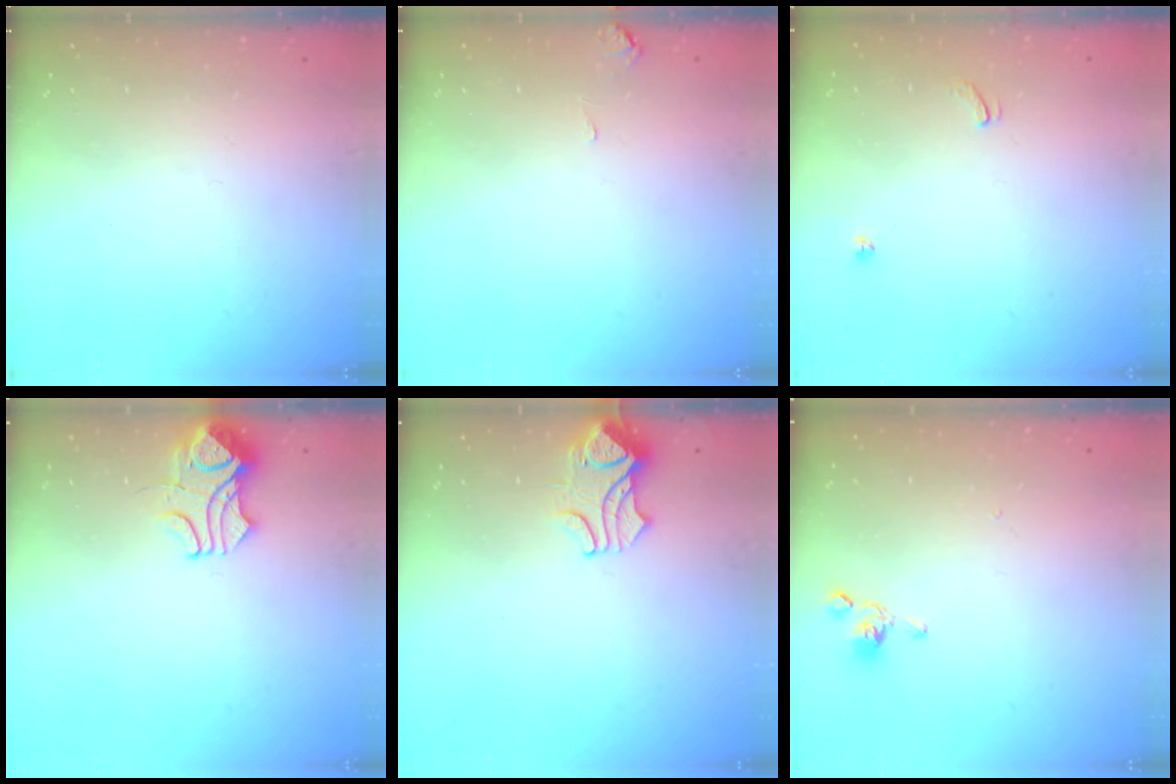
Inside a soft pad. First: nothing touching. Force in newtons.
{"total": 0.5, "press": 0.3, "slide": 0.5}
{"total": 0.5, "press": 0.4, "slide": 0.3}
{"total": 3.7, "press": 3.6, "slide": 0.8}
{"total": 1.5, "press": 1.5, "slide": 0.5}
{"total": 2.2, "press": 2.2, "slide": 0.1}